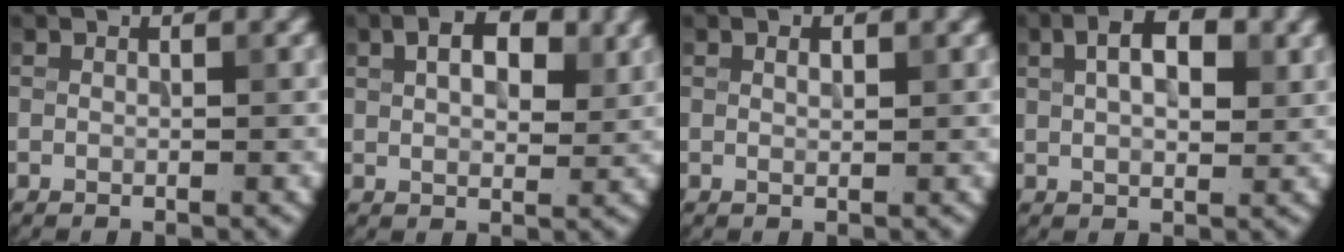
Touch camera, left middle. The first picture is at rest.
{"total": 4.8, "force": [1.8, 2.6, 3.6], "torque": [-0.053, 0.001, 0.028]}
{"total": 0.9, "force": [0.4, 0.3, 0.7], "torque": [-0.013, 0.000, 0.007]}
{"total": 5.4, "force": [1.8, 2.8, 4.3], "torque": [-0.066, 0.008, 0.022]}